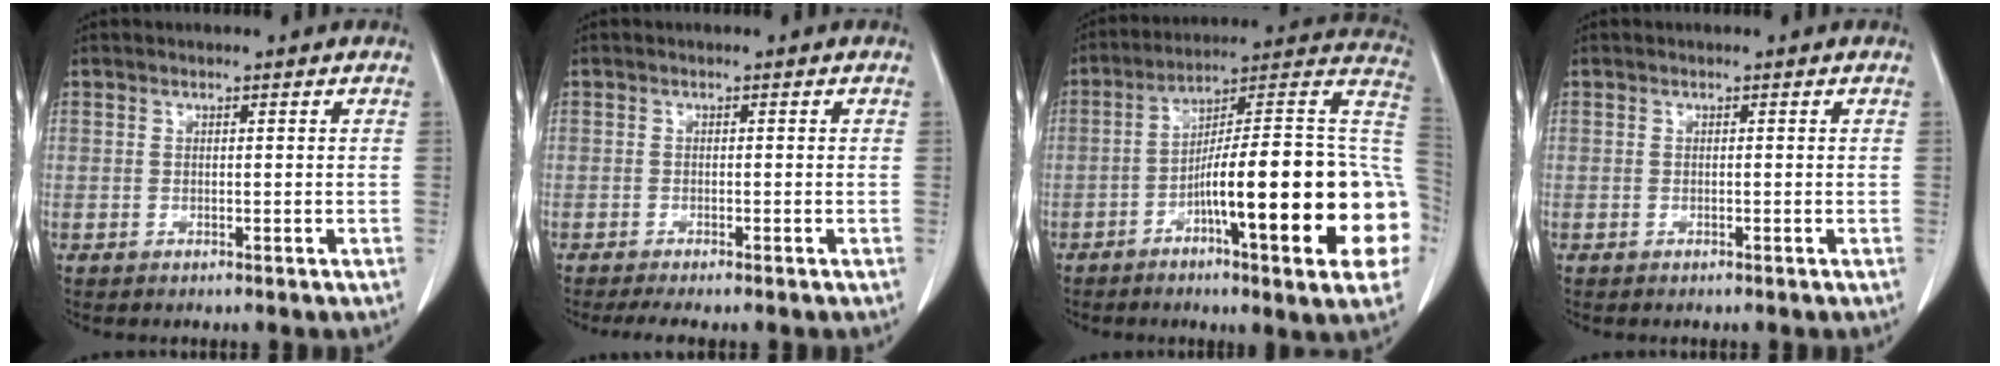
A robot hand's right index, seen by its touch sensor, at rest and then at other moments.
{"total": 3.6, "force": [-2.9, 0.2, 2.0], "torque": [-0.028, -0.007, -0.043]}
{"total": 26.0, "force": [-6.1, 2.3, 25.2], "torque": [-0.273, 0.013, -0.094]}
{"total": 0.0}